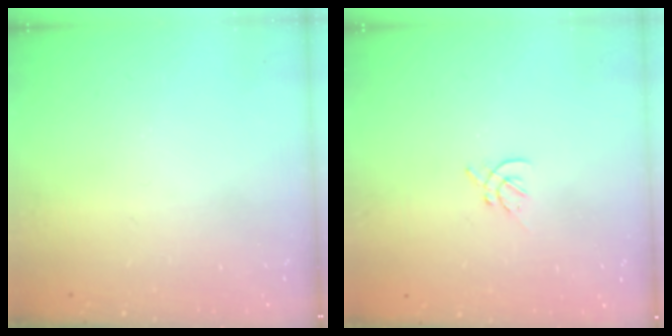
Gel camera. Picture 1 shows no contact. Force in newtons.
{"total": 2.0, "press": 1.9, "slide": 0.5}